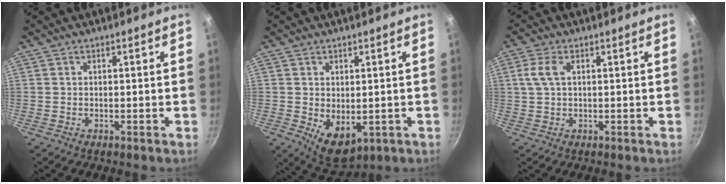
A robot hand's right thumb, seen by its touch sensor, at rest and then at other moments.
{"total": 7.8, "force": [-1.6, 4.6, 6.0], "torque": [-0.082, -0.011, -0.003]}
{"total": 3.9, "force": [1.0, 2.0, 3.2], "torque": [-0.086, 0.013, 0.019]}